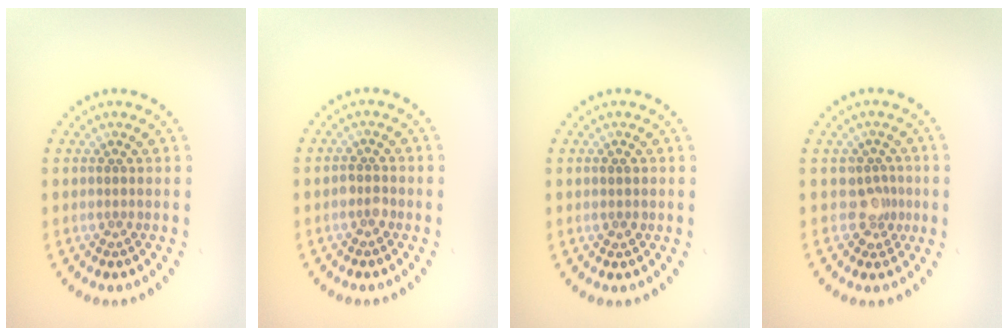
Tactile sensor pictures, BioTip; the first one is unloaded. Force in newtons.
{"total": 1.1, "press": 1.1, "slide": 0.2}
{"total": 0.8, "press": 0.7, "slide": 0.1}
{"total": 2.0, "press": 1.5, "slide": 1.4}